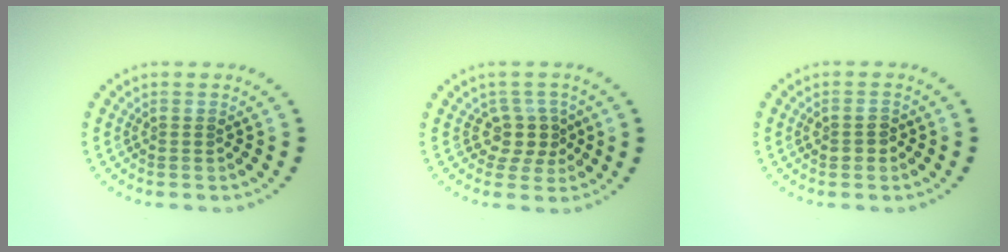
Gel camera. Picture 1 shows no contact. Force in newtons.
{"total": 2.6, "press": 2.0, "slide": 1.7}
{"total": 1.5, "press": 1.5, "slide": 0.1}